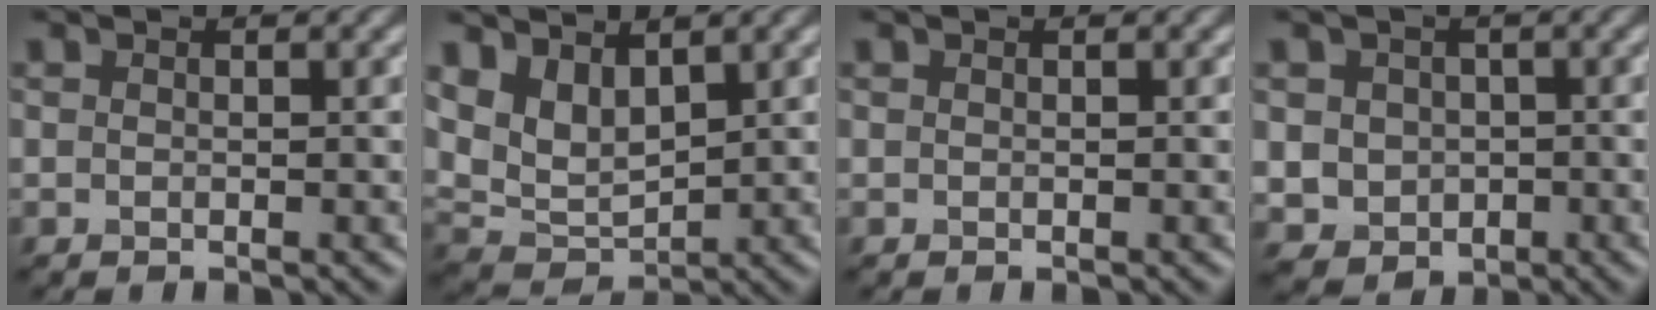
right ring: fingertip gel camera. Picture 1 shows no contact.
{"total": 4.8, "force": [2.6, 2.7, 3.0], "torque": [-0.068, -0.011, 0.054]}
{"total": 0.0}
{"total": 3.7, "force": [-0.2, 3.5, 1.4], "torque": [-0.018, -0.002, -0.007]}